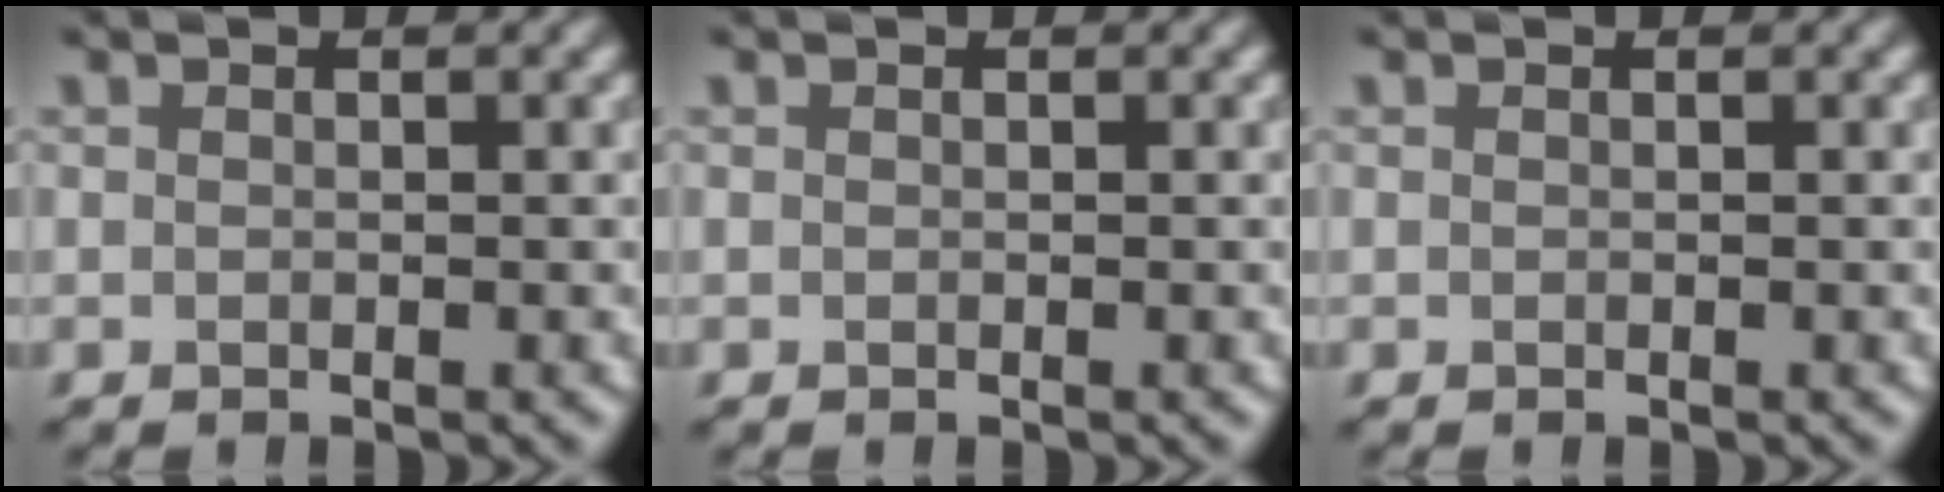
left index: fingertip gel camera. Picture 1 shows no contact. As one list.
[{"total": 0.0}, {"total": 0.0}]